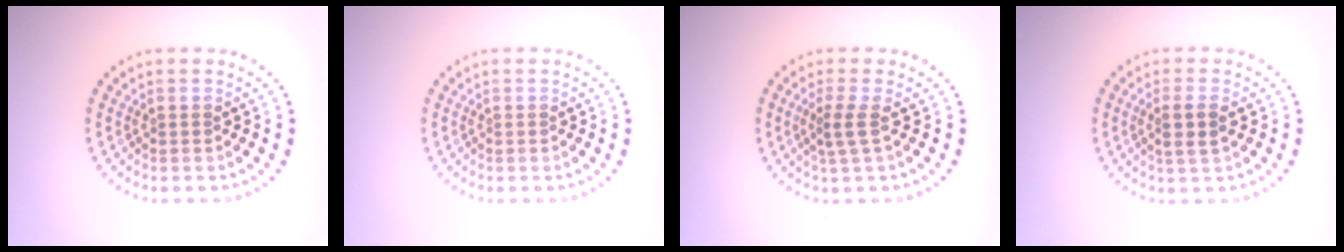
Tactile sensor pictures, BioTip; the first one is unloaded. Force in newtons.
{"total": 0.0}
{"total": 2.1, "press": 1.4, "slide": 1.5}
{"total": 2.0, "press": 1.8, "slide": 0.9}